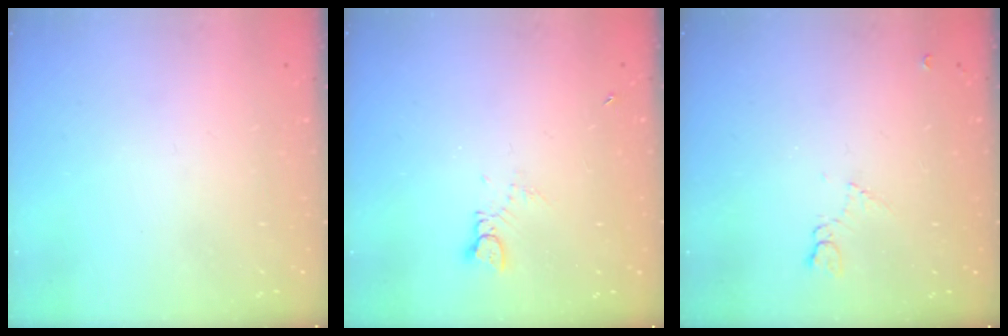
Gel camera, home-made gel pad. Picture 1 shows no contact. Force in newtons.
{"total": 1.6, "press": 1.6, "slide": 0.2}
{"total": 5.2, "press": 5.1, "slide": 0.8}